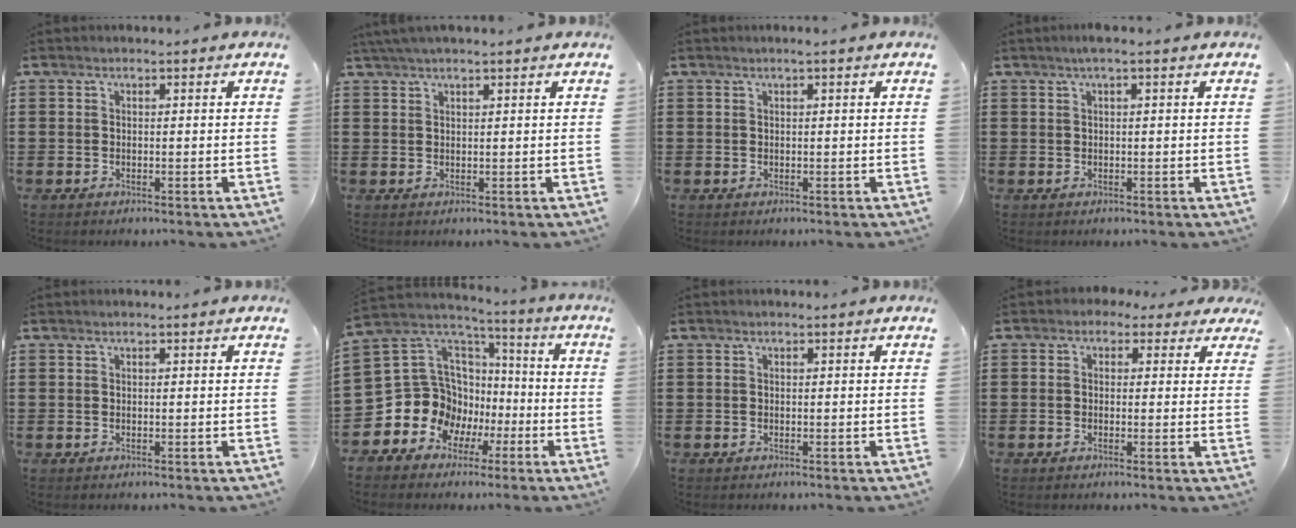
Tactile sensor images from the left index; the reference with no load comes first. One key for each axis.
{"total": 1.8, "fx": 1.5, "fy": -0.1, "fz": 1.1, "tx": -0.023, "ty": 0.001, "tz": 0.028}
{"total": 0.6, "fx": 0.2, "fy": -0.1, "fz": 0.5, "tx": -0.007, "ty": -0.002, "tz": 0.004}
{"total": 1.2, "fx": 0.4, "fy": 0.0, "fz": 1.1, "tx": -0.020, "ty": 0.000, "tz": 0.007}
{"total": 0.0}
{"total": 12.2, "fx": -2.5, "fy": 11.6, "fz": 3.0, "tx": -0.112, "ty": -0.032, "tz": -0.025}
{"total": 0.0}
{"total": 1.7, "fx": 0.2, "fy": 1.5, "fz": 0.9, "tx": -0.023, "ty": 0.009, "tz": 0.001}